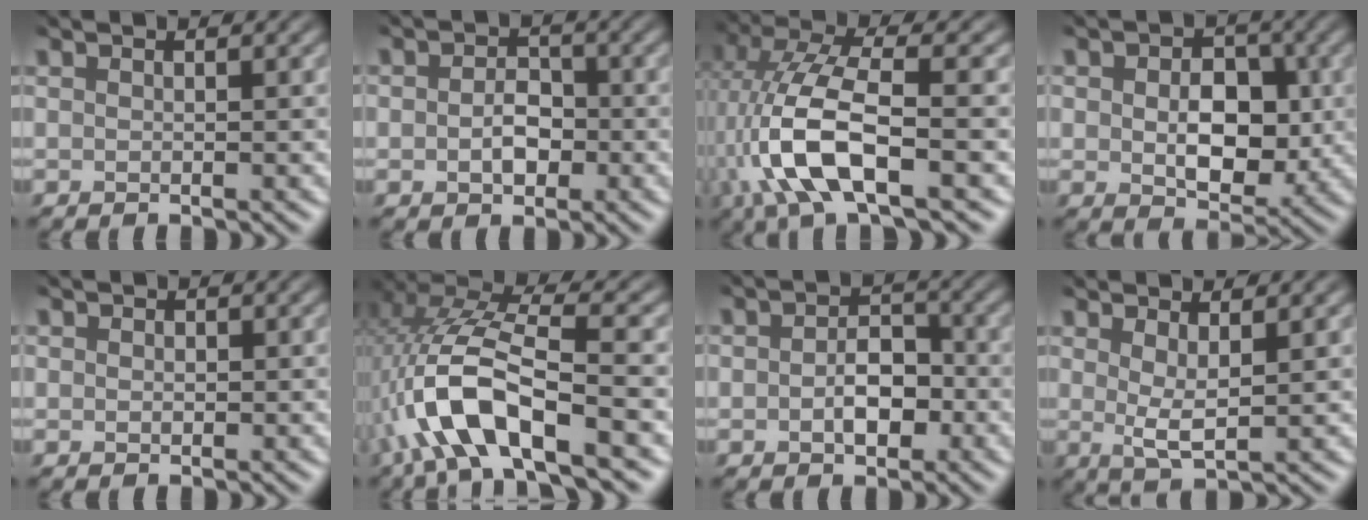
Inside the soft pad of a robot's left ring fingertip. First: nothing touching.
{"total": 2.5, "force": [-2.3, 1.1, 0.1], "torque": [-0.030, -0.020, -0.010]}
{"total": 7.1, "force": [-4.1, 1.5, 5.7], "torque": [-0.160, -0.009, -0.051]}
{"total": 4.5, "force": [-1.7, 3.1, 2.9], "torque": [-0.070, -0.026, 0.003]}
{"total": 1.5, "force": [-0.8, -0.6, -1.1], "torque": [-0.005, -0.015, 0.018]}
{"total": 8.5, "force": [-4.9, 2.1, 6.6], "torque": [-0.178, -0.009, -0.067]}
{"total": 3.2, "force": [-2.5, 1.7, 1.0], "torque": [-0.047, -0.021, -0.014]}
{"total": 1.4, "force": [0.2, 0.0, 1.4], "torque": [-0.046, -0.021, 0.029]}